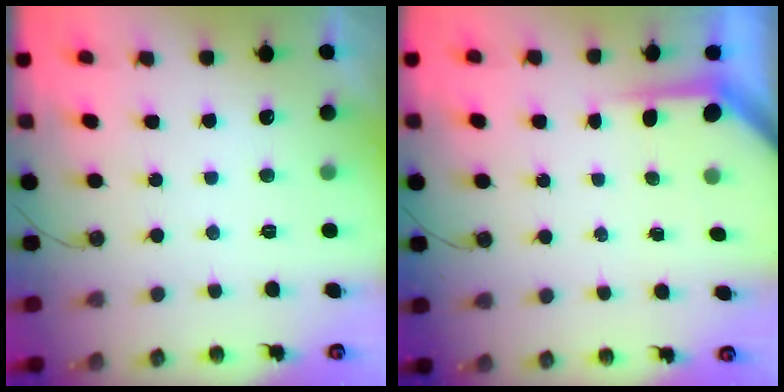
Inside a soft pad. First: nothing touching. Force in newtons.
{"total": 3.6, "press": 3.6, "slide": 0.4}